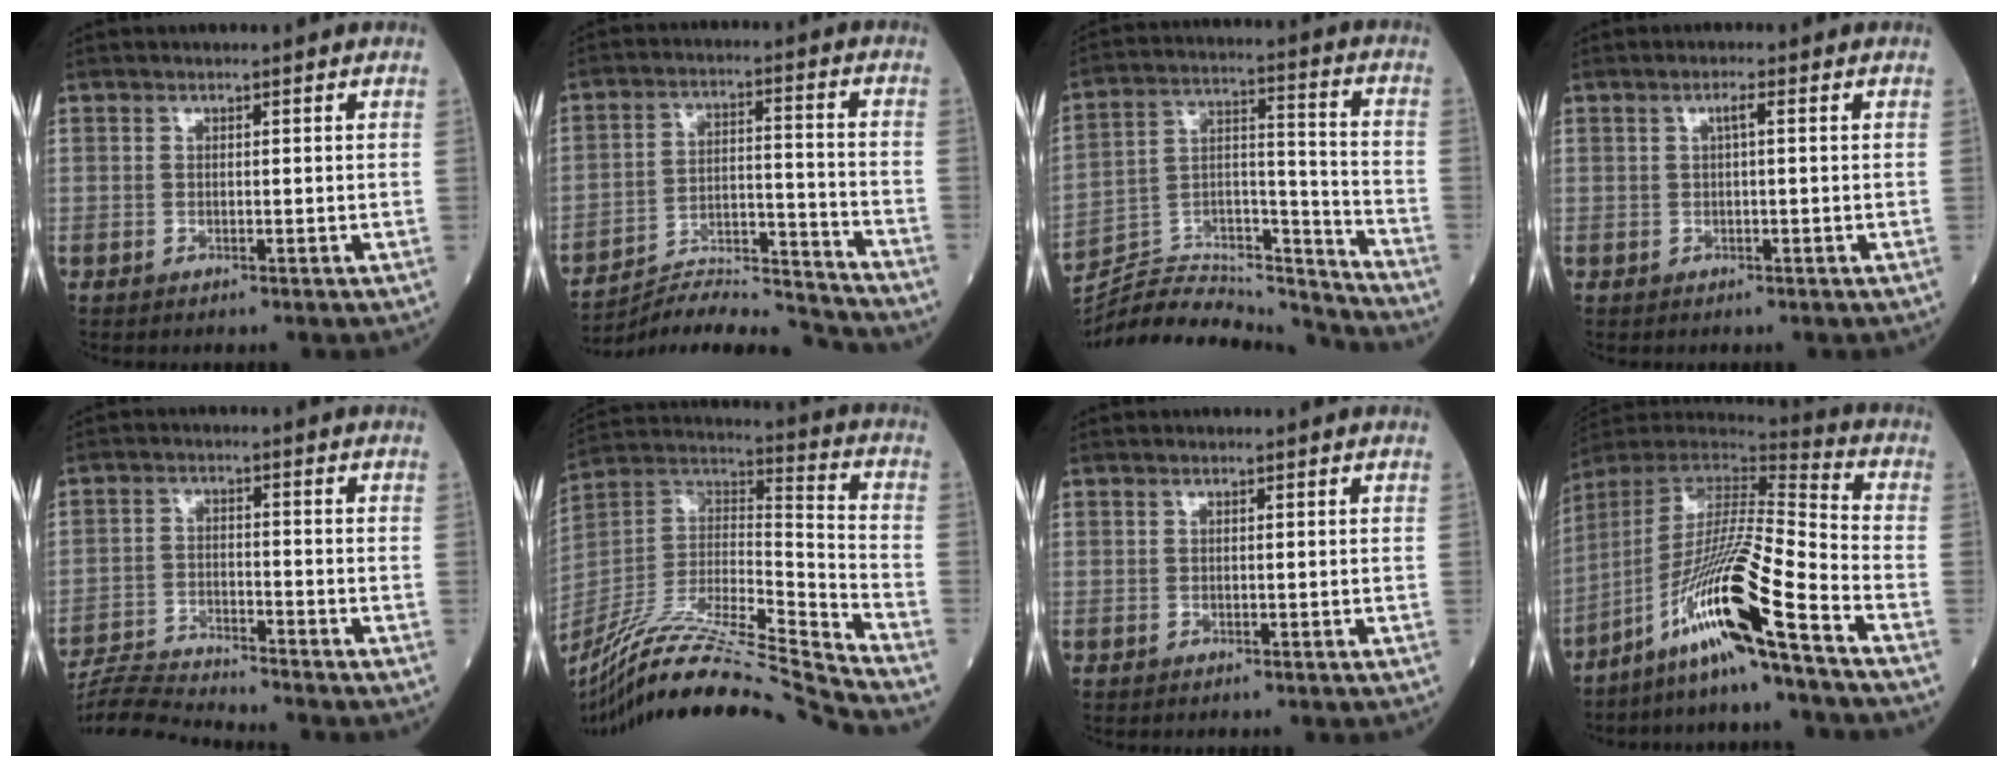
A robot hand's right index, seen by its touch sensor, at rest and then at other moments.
{"total": 15.6, "force": [-15.4, -0.9, 2.2], "torque": [-0.041, 0.022, -0.246]}
{"total": 20.5, "force": [-20.2, 1.6, 3.1], "torque": [-0.062, 0.043, -0.324]}
{"total": 1.4, "force": [0.3, 0.1, 1.4], "torque": [-0.026, 0.003, 0.005]}
{"total": 8.8, "force": [-8.6, -1.5, 1.0], "torque": [-0.019, -0.010, -0.157]}
{"total": 26.2, "force": [-23.5, -1.4, 11.5], "torque": [-0.224, -0.023, -0.405]}
{"total": 0.0}
{"total": 16.8, "force": [-10.4, -1.2, 13.2], "torque": [-0.264, -0.021, -0.197]}